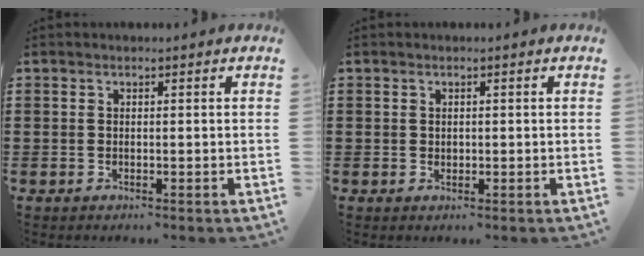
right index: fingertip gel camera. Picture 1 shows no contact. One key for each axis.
{"total": 0.6, "fx": 0.2, "fy": 0.5, "fz": 0.0, "tx": -0.002, "ty": 0.004, "tz": 0.004}